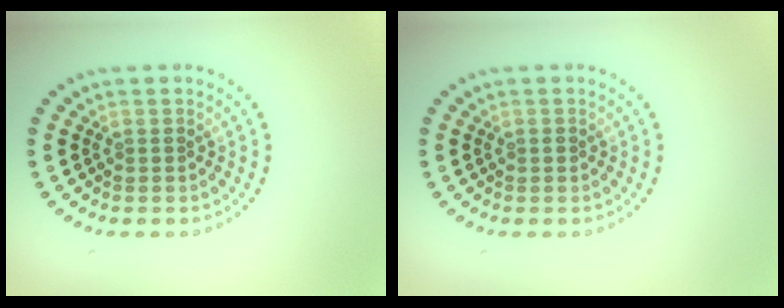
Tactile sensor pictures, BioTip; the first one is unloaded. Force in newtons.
{"total": 0.5, "press": 0.5, "slide": 0.1}